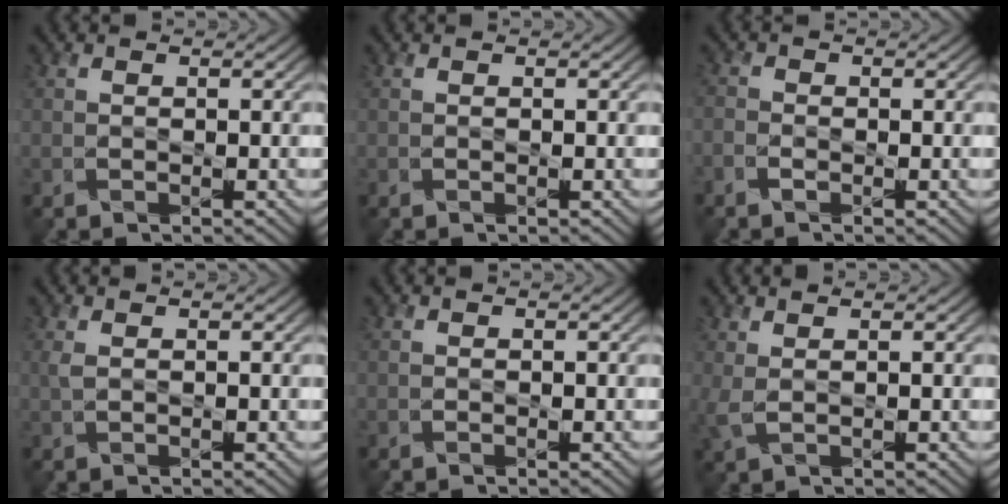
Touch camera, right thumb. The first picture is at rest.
{"total": 0.0}
{"total": 1.4, "force": [-1.1, 0.8, 0.5], "torque": [-0.010, -0.005, -0.026]}
{"total": 1.0, "force": [0.4, 0.3, 0.8], "torque": [-0.028, 0.001, 0.010]}
{"total": 0.0}
{"total": 2.0, "force": [1.1, 0.6, 1.5], "torque": [-0.046, 0.003, 0.021]}